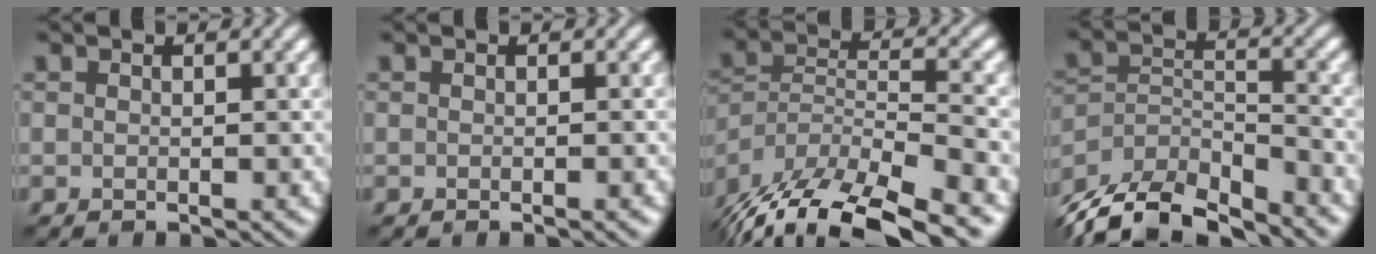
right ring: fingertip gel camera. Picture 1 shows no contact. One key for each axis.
{"total": 0.5, "fx": -0.3, "fy": 0.1, "fz": 0.5, "tx": -0.003, "ty": 0.002, "tz": -0.004}
{"total": 14.1, "fx": -11.1, "fy": 4.4, "fz": 7.4, "tx": -0.137, "ty": -0.011, "tz": -0.173}
{"total": 10.4, "fx": -9.2, "fy": 3.0, "fz": 3.8, "tx": -0.074, "ty": -0.012, "tz": -0.157}